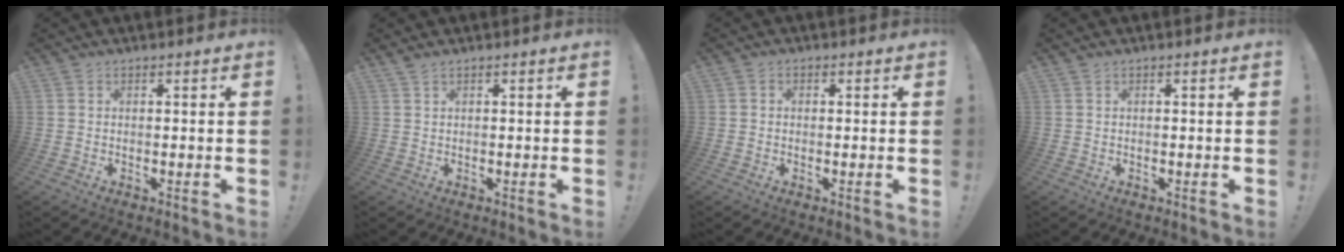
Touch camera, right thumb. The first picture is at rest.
{"total": 1.0, "force": [0.8, 0.1, 0.6], "torque": [-0.012, -0.001, 0.016]}
{"total": 0.9, "force": [-0.6, 0.7, 0.1], "torque": [0.000, 0.003, -0.010]}
{"total": 0.0}